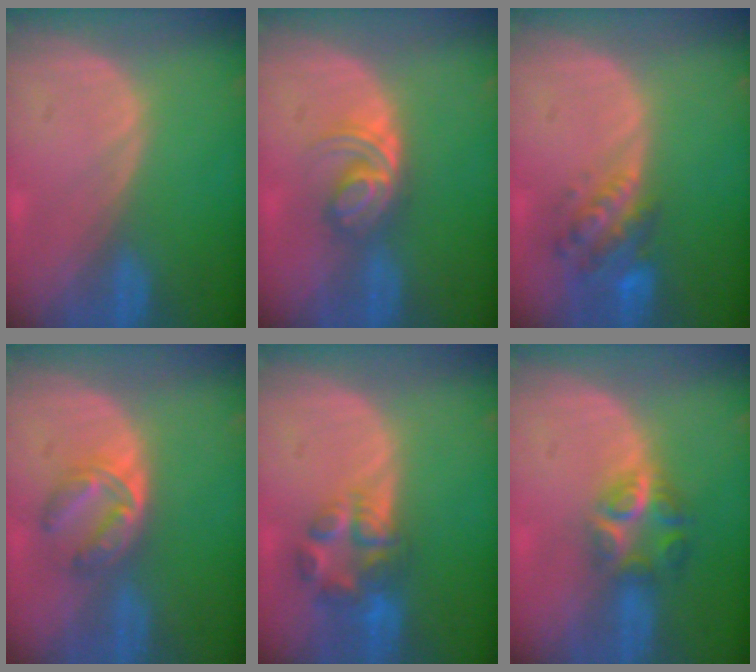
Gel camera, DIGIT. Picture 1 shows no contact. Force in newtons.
{"total": 6.0, "press": 5.0, "slide": 3.2}
{"total": 6.3, "press": 5.8, "slide": 2.5}
{"total": 5.4, "press": 5.3, "slide": 1.2}
{"total": 6.9, "press": 6.0, "slide": 3.3}
{"total": 5.9, "press": 5.4, "slide": 2.5}